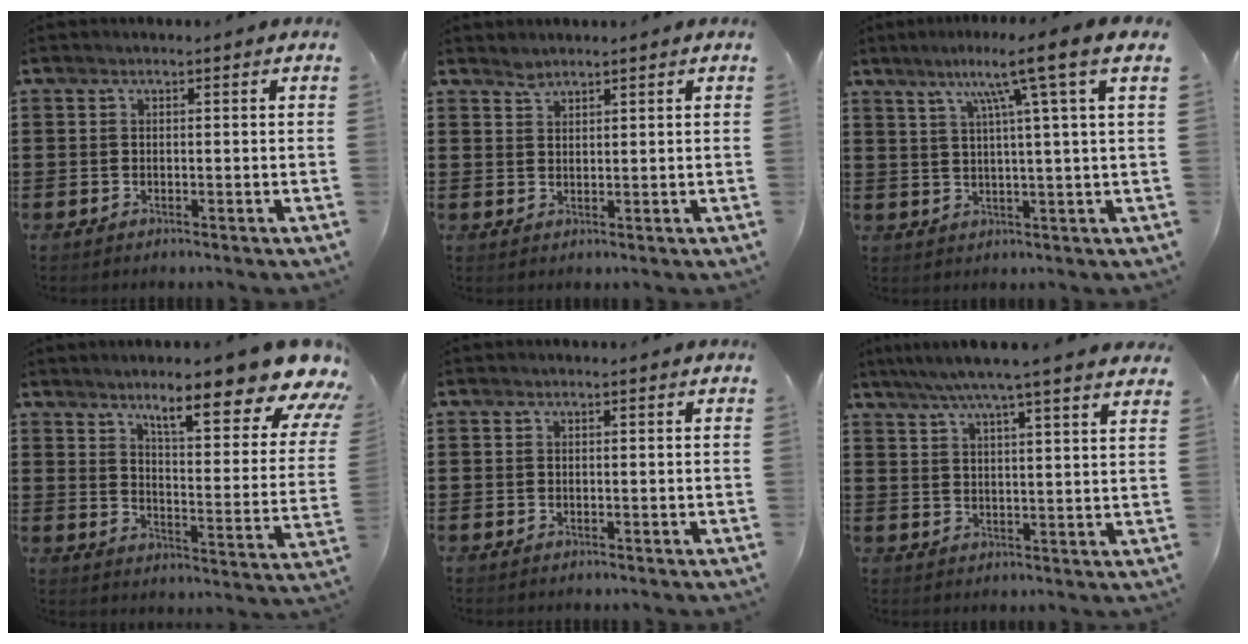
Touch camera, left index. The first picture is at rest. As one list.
[{"total": 1.5, "force": [1.5, 0.3, 0.2], "torque": [-0.008, 0.000, 0.029]}, {"total": 8.8, "force": [4.2, -1.5, 7.6], "torque": [-0.149, -0.007, 0.058]}, {"total": 12.5, "force": [9.5, 1.3, 7.9], "torque": [-0.134, -0.064, 0.150]}, {"total": 0.0}, {"total": 5.8, "force": [4.9, -0.5, 3.0], "torque": [-0.073, -0.016, 0.084]}]